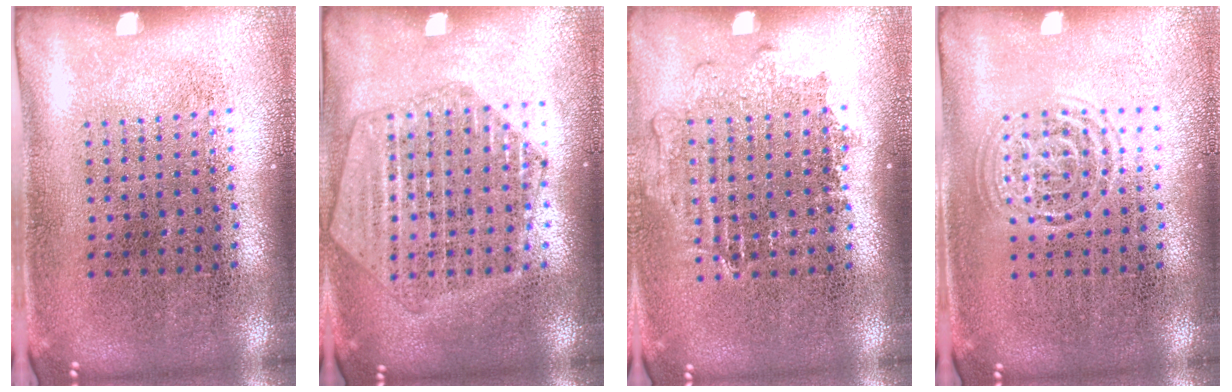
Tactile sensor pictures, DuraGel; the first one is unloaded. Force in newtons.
{"total": 1.9, "press": 1.8, "slide": 0.6}
{"total": 1.1, "press": 1.0, "slide": 0.5}
{"total": 1.5, "press": 1.5, "slide": 0.1}